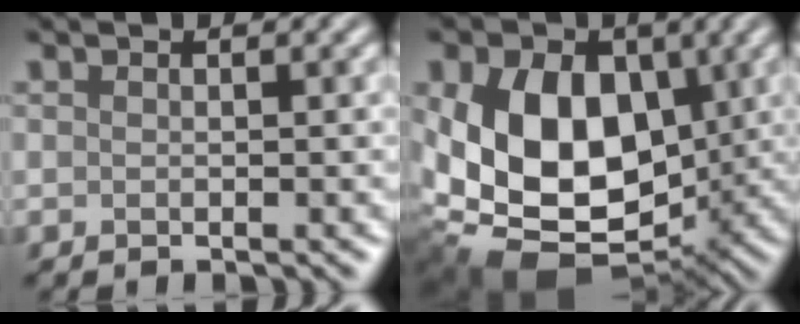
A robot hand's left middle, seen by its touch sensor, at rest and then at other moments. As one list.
[{"total": 13.4, "force": [0.8, 9.3, 9.6], "torque": [-0.179, -0.014, 0.008]}]